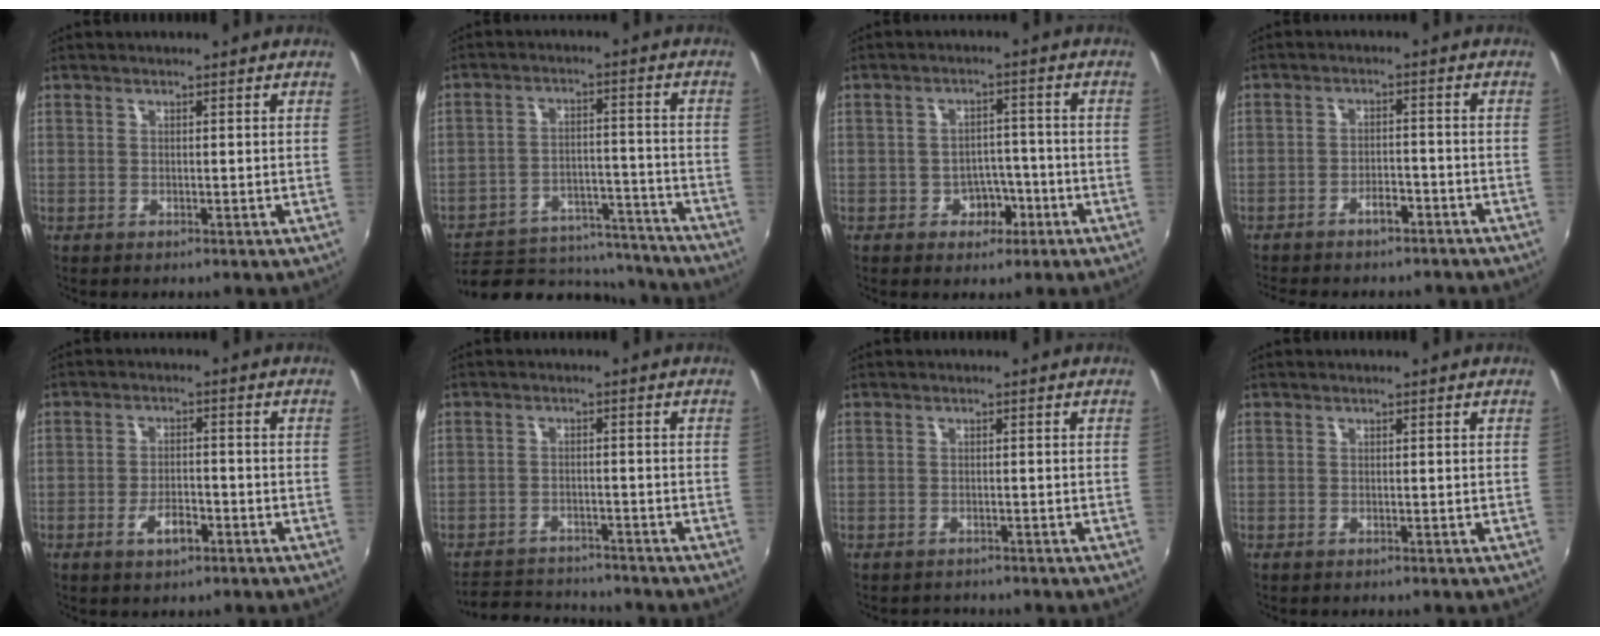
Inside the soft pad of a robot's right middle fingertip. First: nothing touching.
{"total": 17.4, "force": [-14.8, 7.8, 4.9], "torque": [-0.105, 0.034, -0.182]}
{"total": 4.6, "force": [-2.3, 3.5, 1.9], "torque": [-0.036, 0.013, -0.024]}
{"total": 6.4, "force": [-5.4, 2.2, 2.6], "torque": [-0.062, 0.004, -0.074]}
{"total": 4.4, "force": [-2.4, 1.9, 3.2], "torque": [-0.065, 0.000, -0.037]}
{"total": 7.5, "force": [-7.1, 2.4, 1.0], "torque": [-0.041, 0.021, -0.112]}
{"total": 1.5, "force": [-1.4, 0.7, -0.1], "torque": [-0.002, 0.001, -0.019]}
{"total": 0.0}